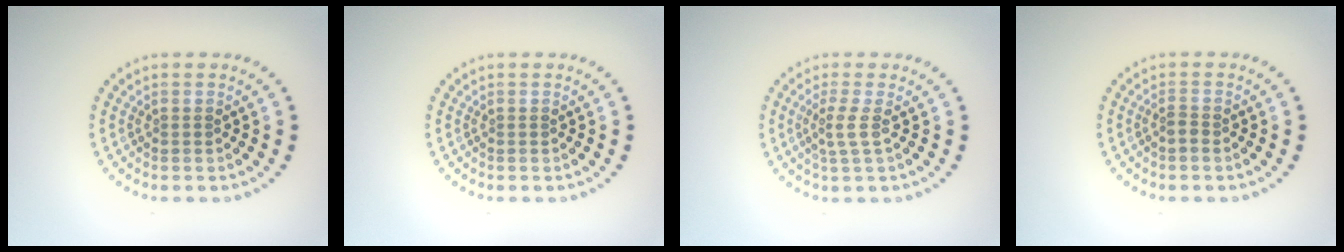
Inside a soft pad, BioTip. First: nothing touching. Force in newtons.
{"total": 0.0}
{"total": 1.7, "press": 1.3, "slide": 1.1}
{"total": 1.0, "press": 0.8, "slide": 0.7}